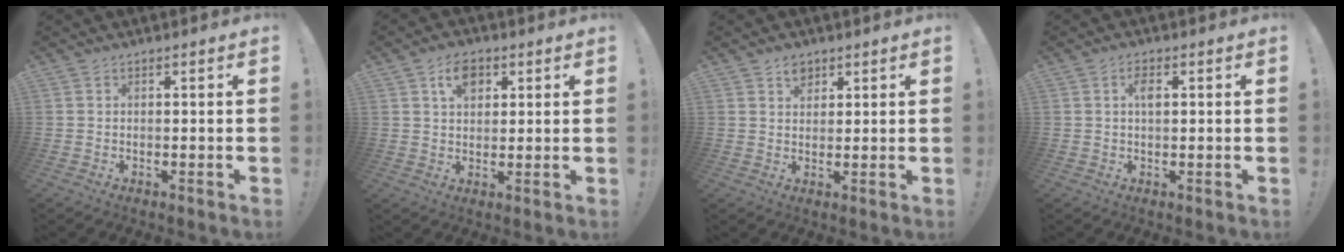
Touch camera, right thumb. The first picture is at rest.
{"total": 7.0, "force": [3.0, 4.9, 4.0], "torque": [-0.056, 0.001, 0.053]}
{"total": 3.6, "force": [2.3, 2.5, 1.2], "torque": [-0.005, -0.009, 0.037]}
{"total": 2.8, "force": [0.7, 1.4, 2.3], "torque": [-0.035, 0.001, 0.008]}